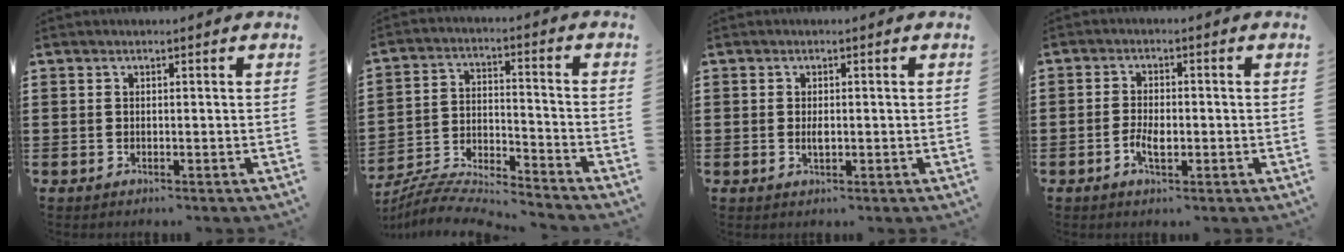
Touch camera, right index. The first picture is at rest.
{"total": 6.9, "force": [-6.7, 0.3, 1.4], "torque": [-0.036, -0.005, -0.137]}
{"total": 1.6, "force": [-0.1, 0.7, 1.4], "torque": [-0.028, 0.001, -0.002]}
{"total": 3.4, "force": [-1.1, 1.5, 2.9], "torque": [-0.060, 0.000, -0.020]}